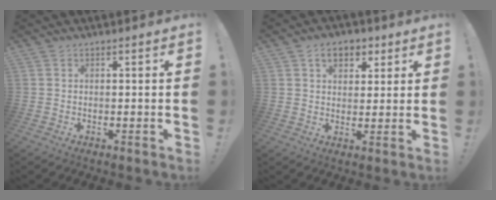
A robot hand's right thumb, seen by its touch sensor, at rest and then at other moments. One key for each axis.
{"total": 7.6, "fx": 3.6, "fy": 5.2, "fz": 4.1, "tx": -0.050, "ty": -0.007, "tz": 0.065}